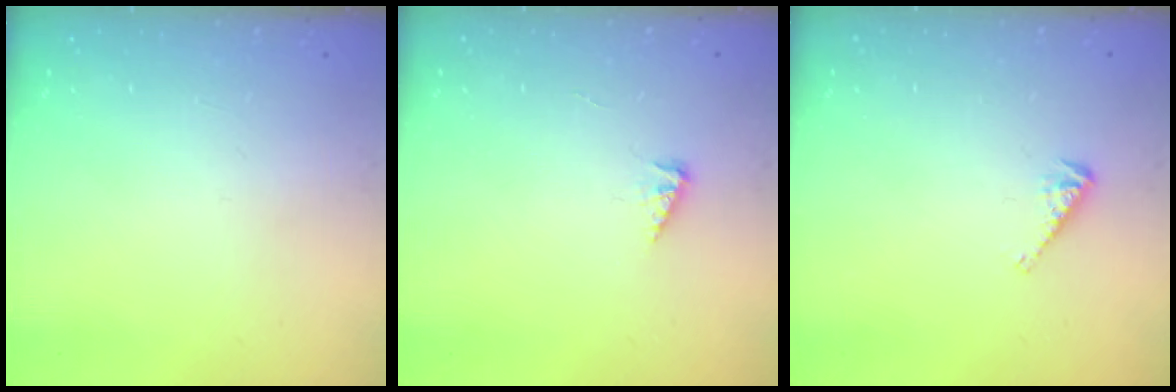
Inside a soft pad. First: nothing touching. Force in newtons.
{"total": 2.7, "press": 2.7, "slide": 0.4}
{"total": 3.2, "press": 3.2, "slide": 0.5}